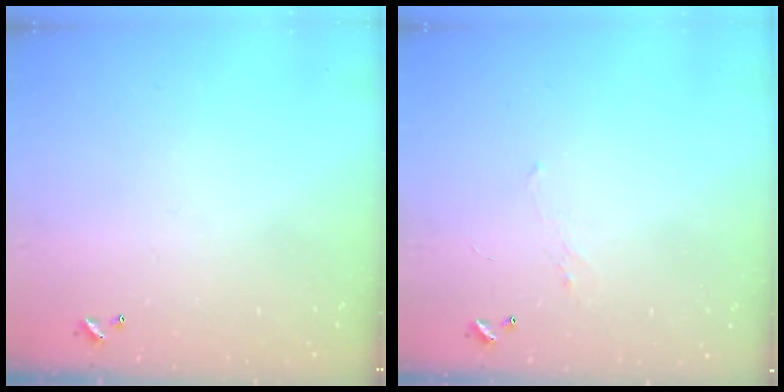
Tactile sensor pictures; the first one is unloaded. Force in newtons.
{"total": 1.3, "press": 1.1, "slide": 0.7}